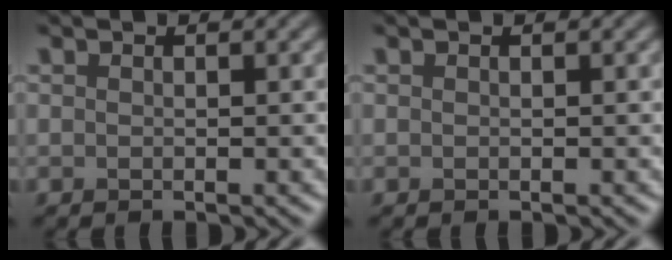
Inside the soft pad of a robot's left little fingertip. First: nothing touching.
{"total": 0.0}